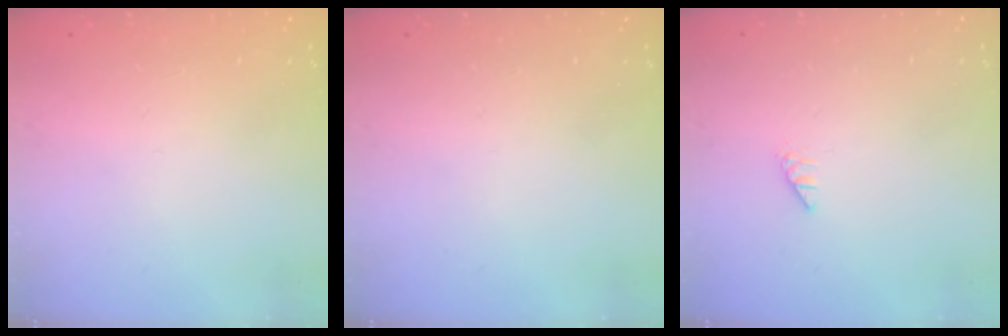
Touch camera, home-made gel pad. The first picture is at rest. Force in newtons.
{"total": 0.0}
{"total": 0.0}